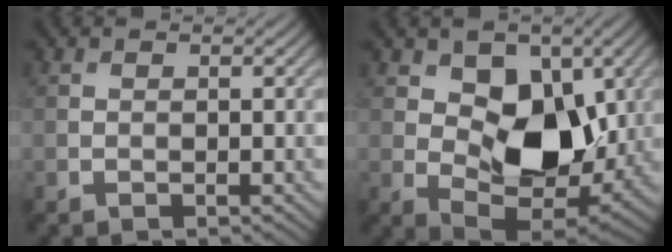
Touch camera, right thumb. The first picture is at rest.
{"total": 10.6, "force": [2.1, 6.8, 7.9], "torque": [-0.121, -0.019, 0.030]}